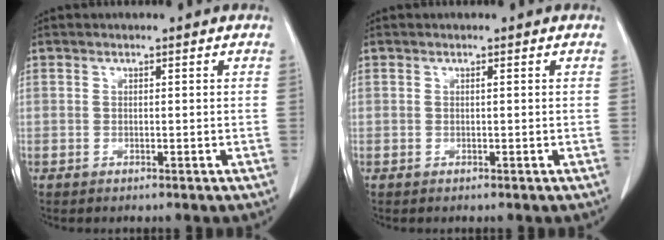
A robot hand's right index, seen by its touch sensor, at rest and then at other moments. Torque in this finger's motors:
{"motor_torque": [0.21, -0.07, 0.02, 0.02]}